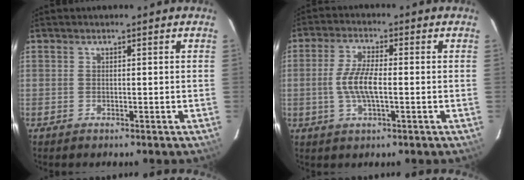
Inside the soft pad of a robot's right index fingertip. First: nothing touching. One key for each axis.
{"total": 6.8, "fx": -0.9, "fy": 2.0, "fz": 6.5, "tx": -0.131, "ty": 0.002, "tz": -0.018}